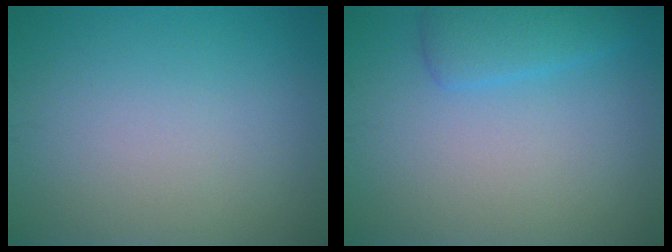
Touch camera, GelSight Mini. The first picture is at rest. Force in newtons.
{"total": 2.6, "press": 2.6, "slide": 0.2}